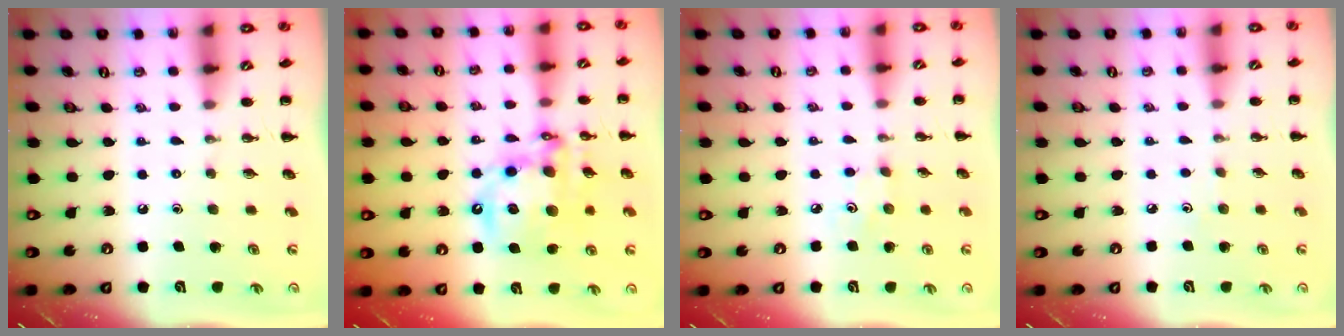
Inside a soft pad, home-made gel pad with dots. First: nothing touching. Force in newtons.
{"total": 16.4, "press": 16.0, "slide": 3.5}
{"total": 2.4, "press": 2.3, "slide": 0.7}
{"total": 2.6, "press": 2.5, "slide": 0.8}